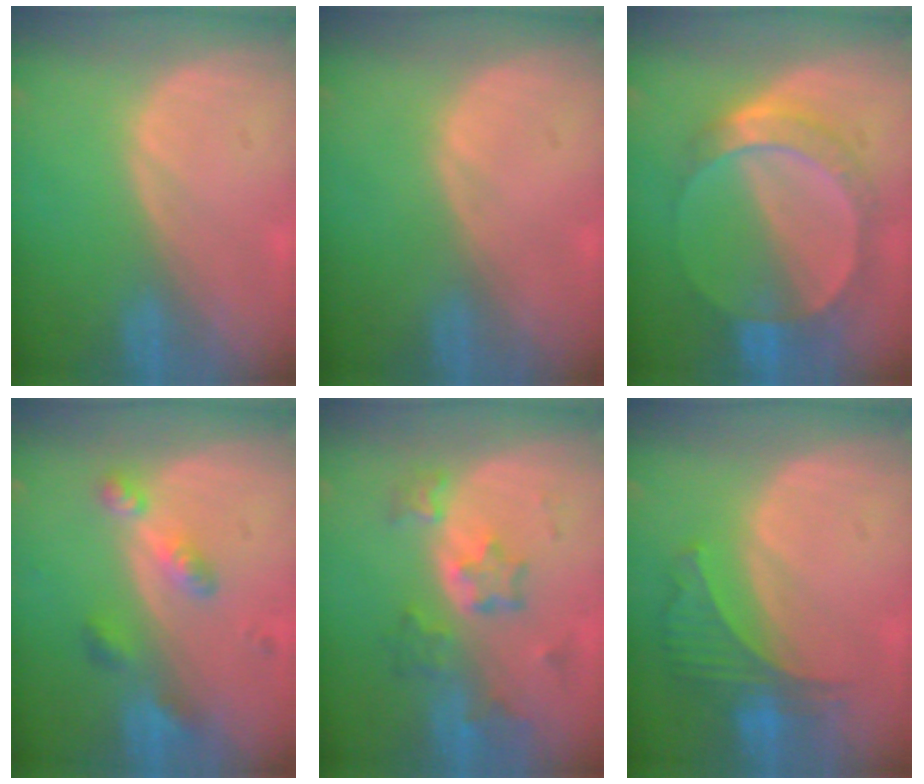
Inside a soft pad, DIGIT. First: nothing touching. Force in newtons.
{"total": 0.0}
{"total": 7.3, "press": 7.2, "slide": 1.3}
{"total": 5.5, "press": 4.8, "slide": 2.6}
{"total": 7.2, "press": 6.4, "slide": 3.1}
{"total": 6.4, "press": 5.9, "slide": 2.3}